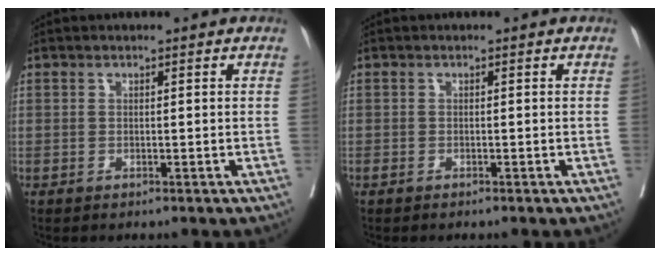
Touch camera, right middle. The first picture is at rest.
{"total": 0.6, "force": [-0.6, 0.1, 0.3], "torque": [-0.008, -0.002, -0.009]}